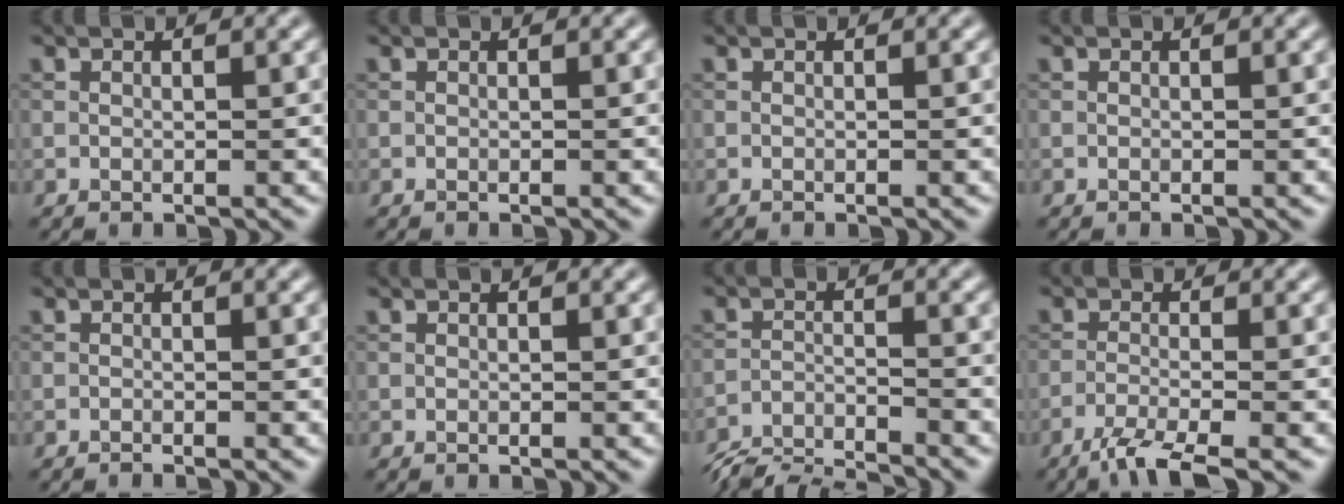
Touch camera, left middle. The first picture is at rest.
{"total": 0.0}
{"total": 0.0}
{"total": 0.0}
{"total": 0.7, "force": [-0.7, 0.0, 0.0], "torque": [0.005, 0.001, -0.012]}
{"total": 0.0}
{"total": 6.9, "force": [-6.6, 0.9, 1.7], "torque": [-0.035, -0.010, -0.120]}
{"total": 3.7, "force": [-2.9, 0.5, 2.3], "torque": [-0.048, -0.003, -0.061]}